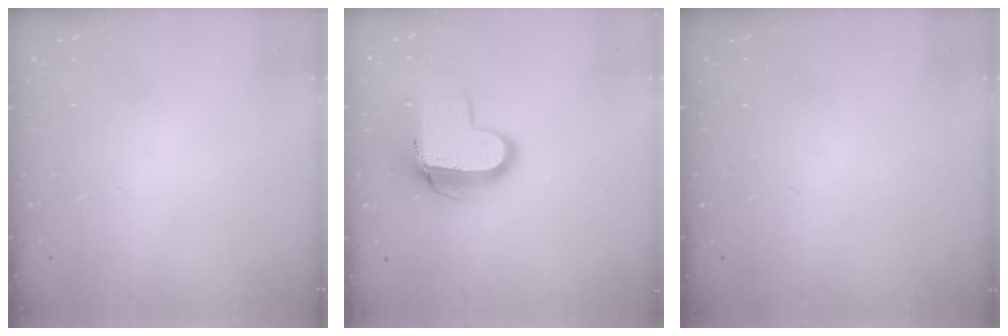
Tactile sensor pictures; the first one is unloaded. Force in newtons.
{"total": 12.1, "press": 12.0, "slide": 1.2}
{"total": 0.0}